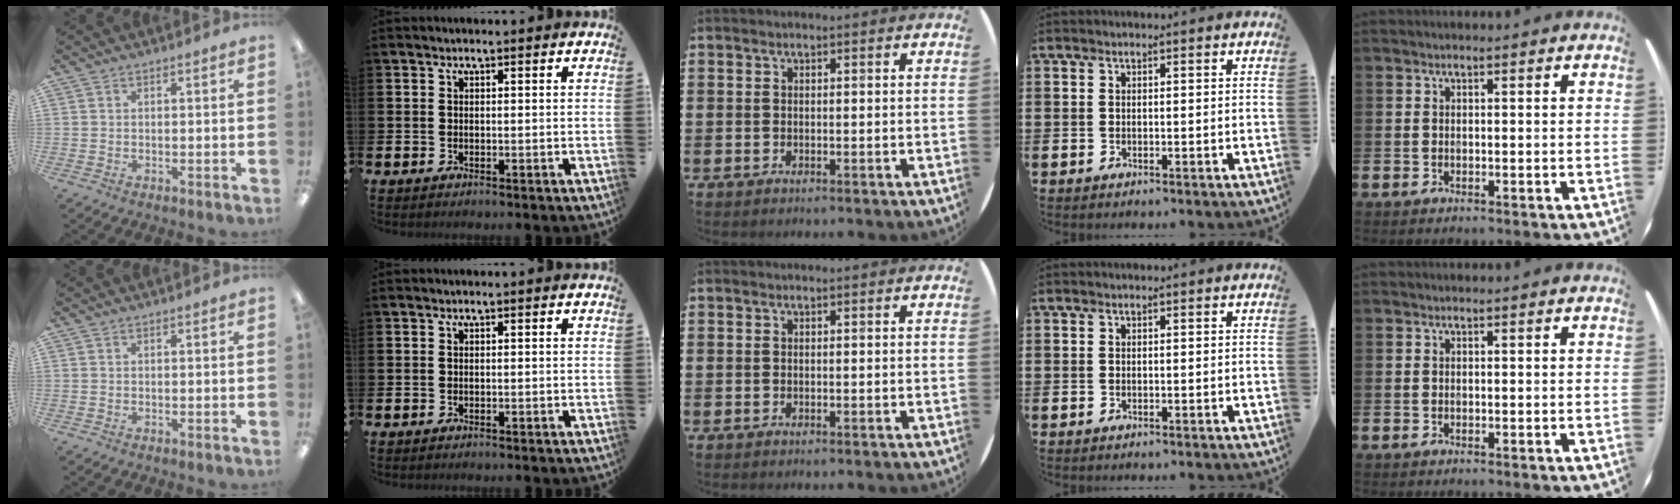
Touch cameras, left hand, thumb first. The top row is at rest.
{}